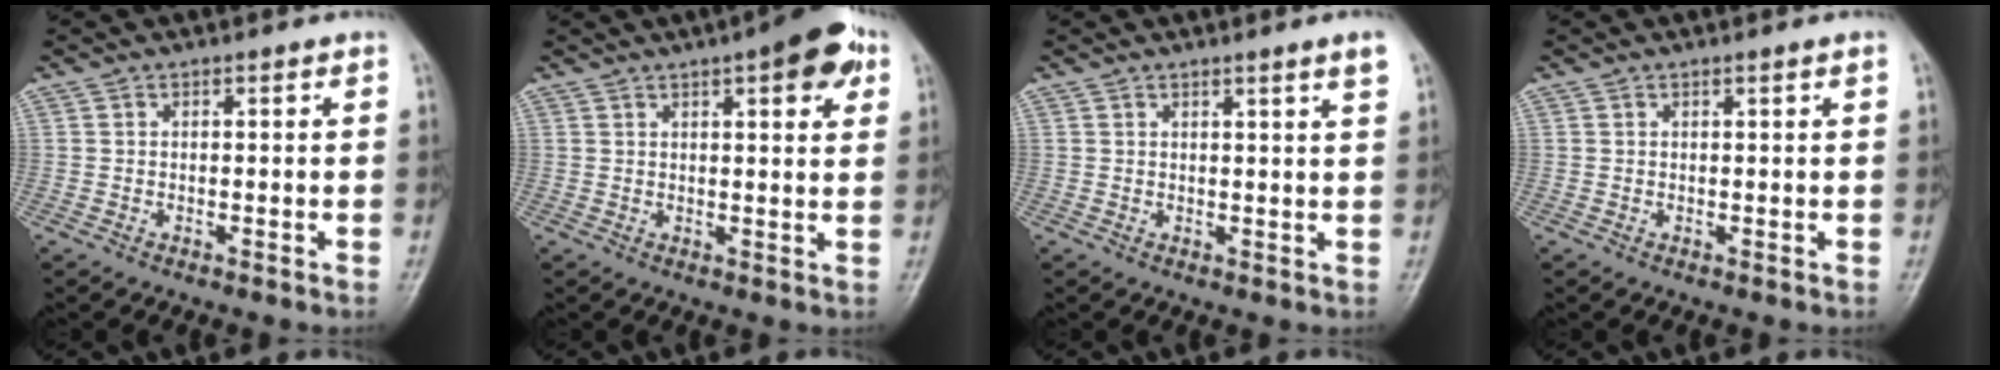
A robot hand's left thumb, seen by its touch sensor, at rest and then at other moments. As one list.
[{"total": 9.6, "force": [4.7, 3.0, 7.8], "torque": [-0.080, -0.008, 0.054]}, {"total": 3.1, "force": [2.0, -0.4, 2.3], "torque": [-0.032, -0.014, 0.030]}, {"total": 0.8, "force": [0.5, -0.1, 0.6], "torque": [-0.014, -0.003, 0.010]}]